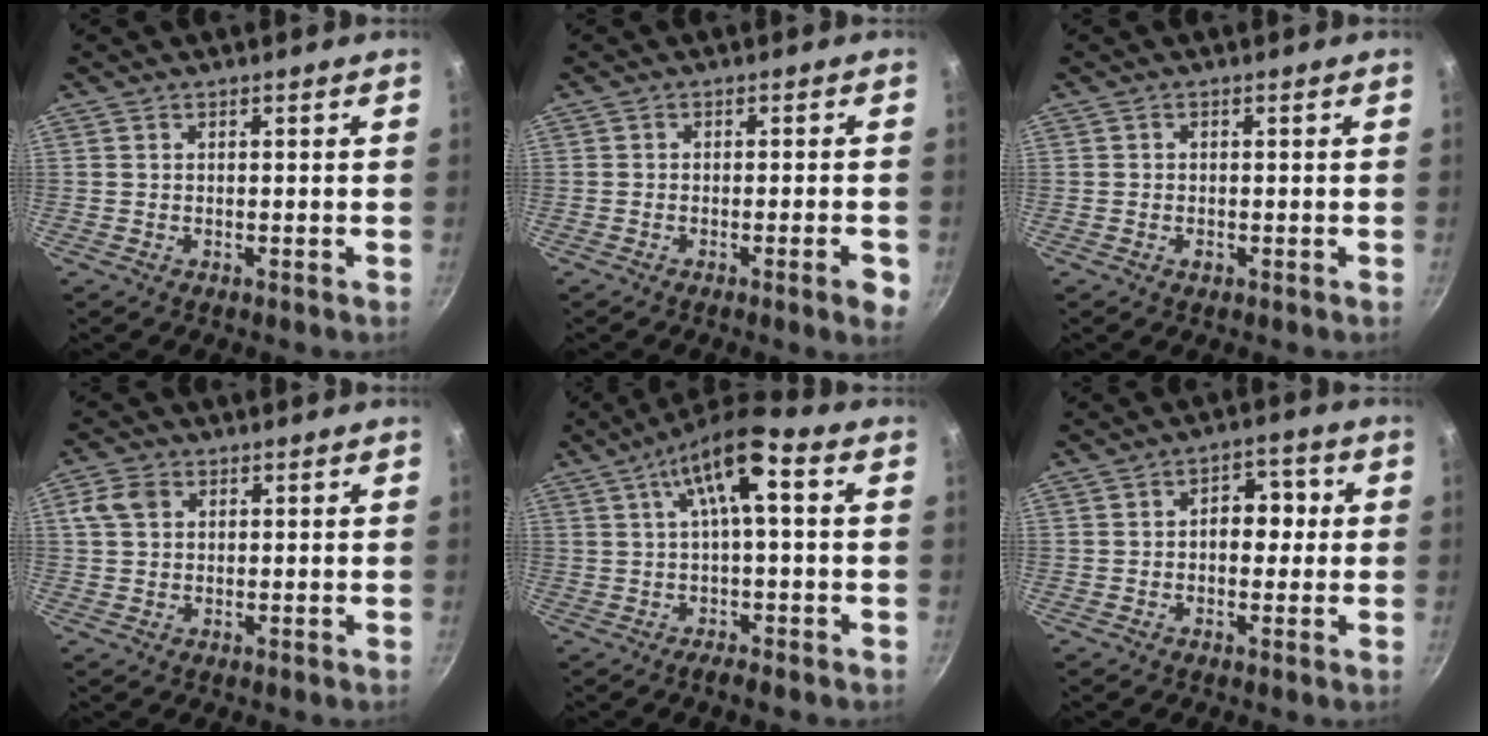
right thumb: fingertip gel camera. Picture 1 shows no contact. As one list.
[{"total": 4.1, "force": [-1.7, 0.6, 3.7], "torque": [-0.045, 0.005, -0.023]}, {"total": 1.1, "force": [-0.5, 0.8, 0.7], "torque": [-0.010, 0.002, -0.008]}, {"total": 4.5, "force": [1.3, 3.5, 2.6], "torque": [-0.041, 0.006, 0.021]}, {"total": 10.5, "force": [0.6, 2.1, 10.3], "torque": [-0.183, 0.030, 0.005]}, {"total": 6.4, "force": [0.3, 4.5, 4.5], "torque": [-0.018, 0.015, -0.004]}]